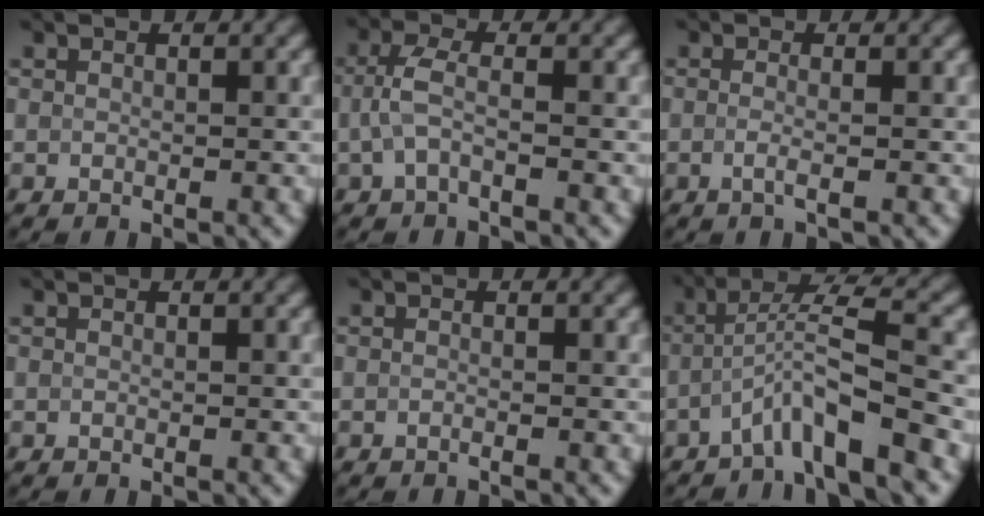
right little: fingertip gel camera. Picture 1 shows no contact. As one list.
[{"total": 2.4, "force": [-0.5, 0.9, 2.2], "torque": [-0.053, 0.006, -0.016]}, {"total": 1.6, "force": [-0.3, 0.5, 1.5], "torque": [-0.023, -0.006, -0.010]}, {"total": 0.0}, {"total": 0.7, "force": [-0.3, 0.2, 0.6], "torque": [-0.009, -0.008, -0.012]}, {"total": 5.2, "force": [-2.7, 0.5, 4.4], "torque": [-0.076, 0.018, -0.055]}]